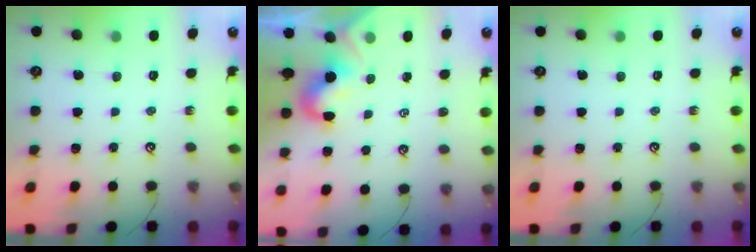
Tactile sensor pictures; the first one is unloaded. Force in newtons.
{"total": 1.2, "press": 1.2, "slide": 0.3}
{"total": 0.0}